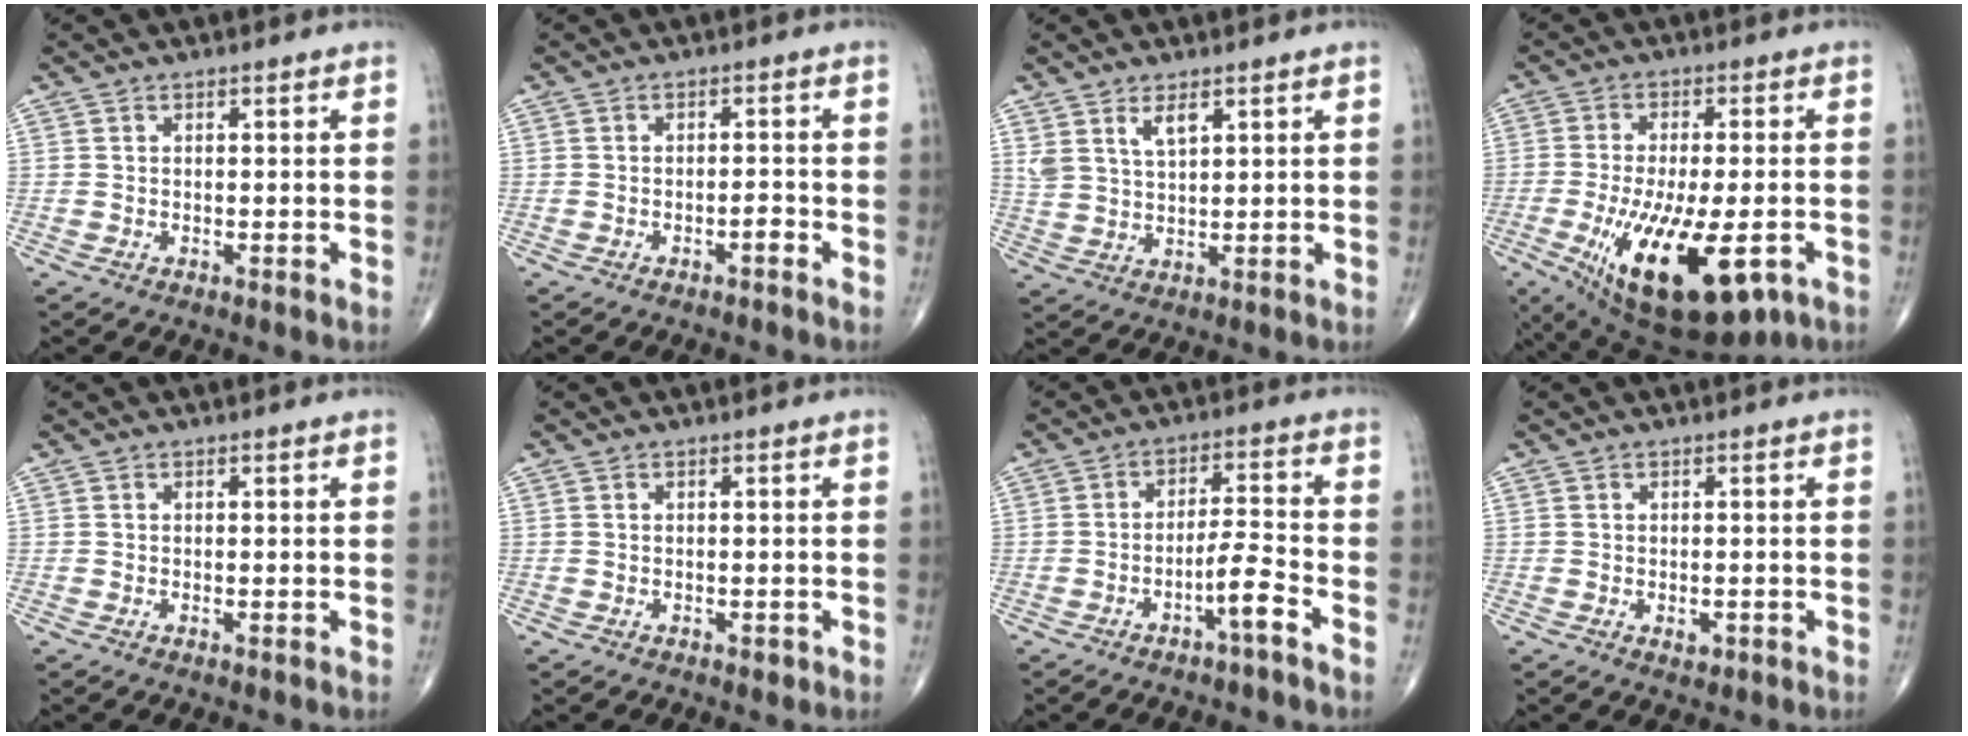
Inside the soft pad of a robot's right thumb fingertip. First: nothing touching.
{"total": 1.6, "force": [-1.1, 0.4, 1.2], "torque": [-0.017, 0.008, -0.017]}
{"total": 4.9, "force": [2.9, 1.9, 3.4], "torque": [-0.062, -0.016, 0.061]}
{"total": 20.2, "force": [-7.7, 7.8, 17.0], "torque": [-0.297, -0.018, -0.104]}
{"total": 0.0}
{"total": 0.8, "force": [-0.5, 0.4, 0.5], "torque": [-0.007, -0.002, -0.006]}
{"total": 5.8, "force": [-3.5, 0.2, 4.7], "torque": [-0.088, 0.031, -0.060]}
{"total": 1.6, "force": [-0.7, 0.8, 1.2], "torque": [-0.015, -0.001, -0.006]}